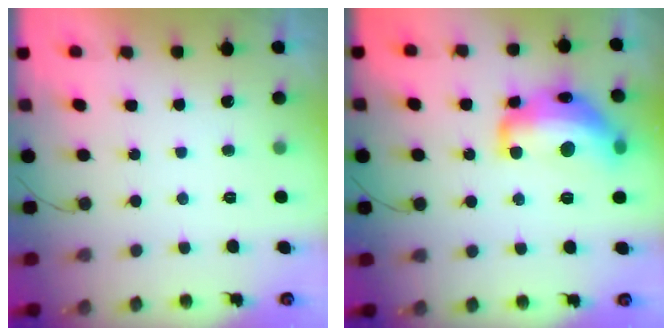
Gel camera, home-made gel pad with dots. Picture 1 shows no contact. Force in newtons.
{"total": 18.4, "press": 18.3, "slide": 1.3}